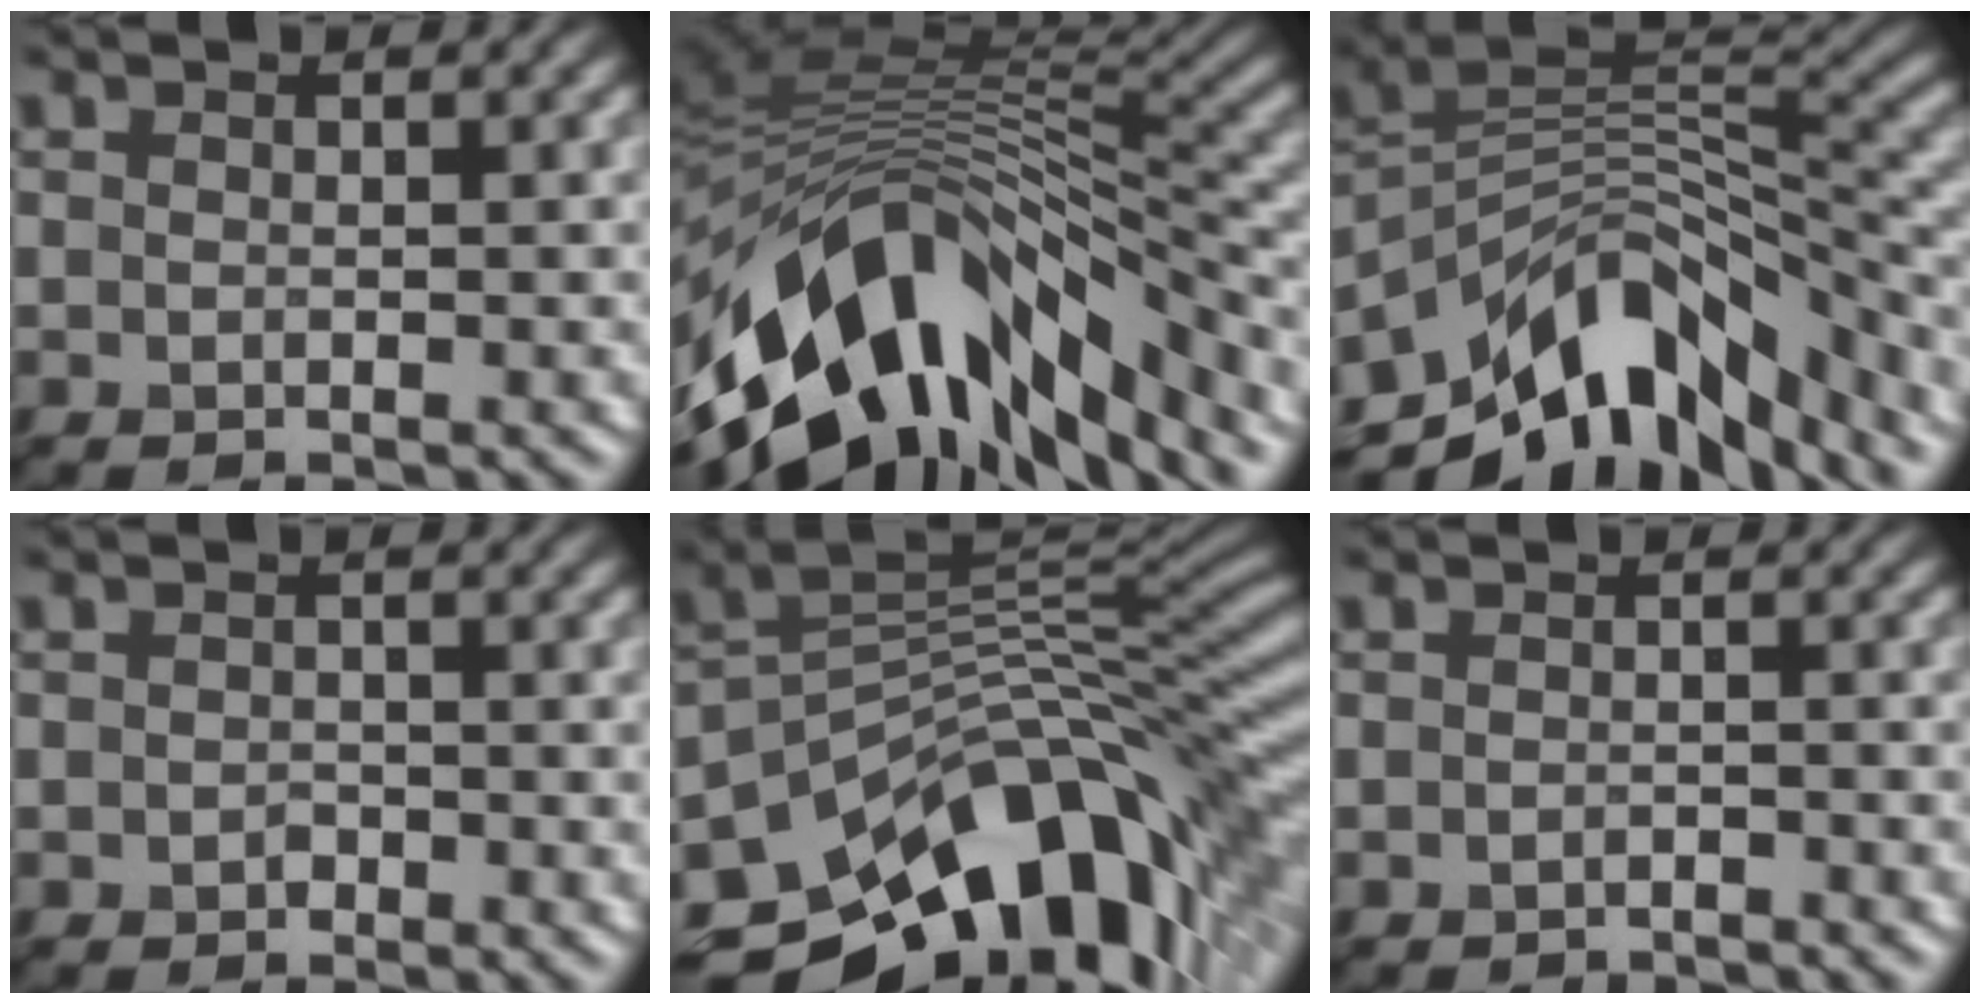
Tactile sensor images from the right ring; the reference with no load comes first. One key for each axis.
{"total": 14.7, "fx": -6.8, "fy": 7.0, "fz": 11.1, "tx": -0.202, "ty": 0.018, "tz": -0.118}
{"total": 10.8, "fx": -6.9, "fy": 5.0, "fz": 6.7, "tx": -0.108, "ty": 0.014, "tz": -0.127}
{"total": 0.8, "fx": -0.4, "fy": 0.6, "fz": 0.3, "tx": -0.005, "ty": 0.000, "tz": -0.006}
{"total": 13.6, "fx": -7.1, "fy": 7.4, "fz": 8.8, "tx": -0.150, "ty": 0.007, "tz": -0.117}
{"total": 1.5, "fx": -1.5, "fy": 0.3, "fz": 0.2, "tx": 0.001, "ty": 0.003, "tz": -0.023}